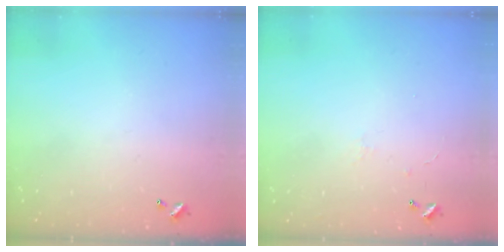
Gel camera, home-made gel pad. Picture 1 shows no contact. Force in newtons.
{"total": 0.9, "press": 0.7, "slide": 0.5}